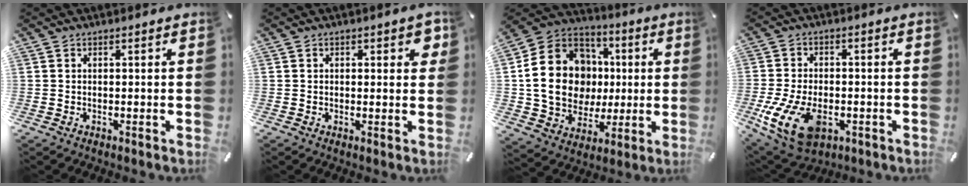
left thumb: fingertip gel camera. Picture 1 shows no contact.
{"total": 2.5, "force": [0.7, 1.5, 1.9], "torque": [-0.016, -0.002, 0.005]}
{"total": 20.5, "force": [1.0, 17.6, 10.5], "torque": [-0.201, 0.006, 0.033]}
{"total": 13.7, "force": [-4.2, 8.6, 9.8], "torque": [-0.206, 0.002, -0.072]}